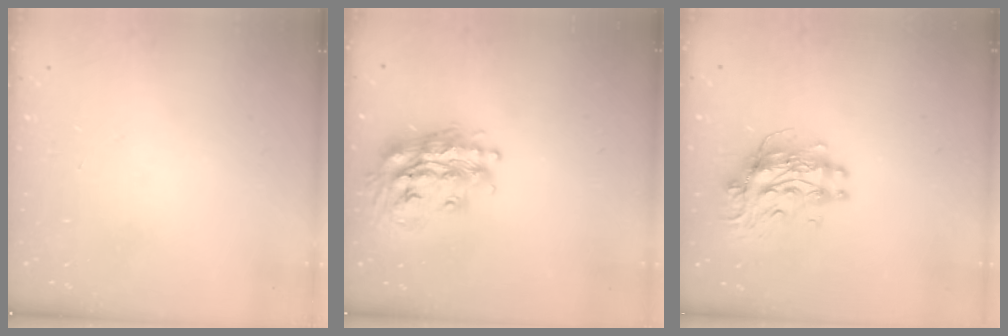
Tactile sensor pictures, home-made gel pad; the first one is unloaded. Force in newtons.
{"total": 18.8, "press": 18.8, "slide": 1.5}
{"total": 11.5, "press": 11.4, "slide": 0.9}